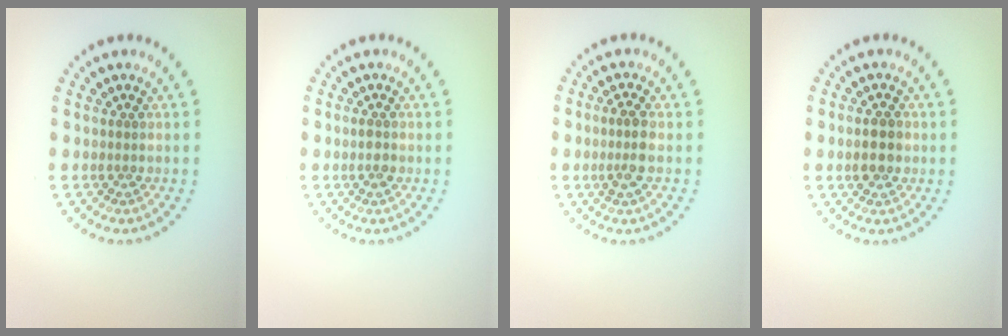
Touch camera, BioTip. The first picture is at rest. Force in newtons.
{"total": 1.1, "press": 1.1, "slide": 0.3}
{"total": 2.1, "press": 1.9, "slide": 0.9}
{"total": 2.3, "press": 2.3, "slide": 0.2}